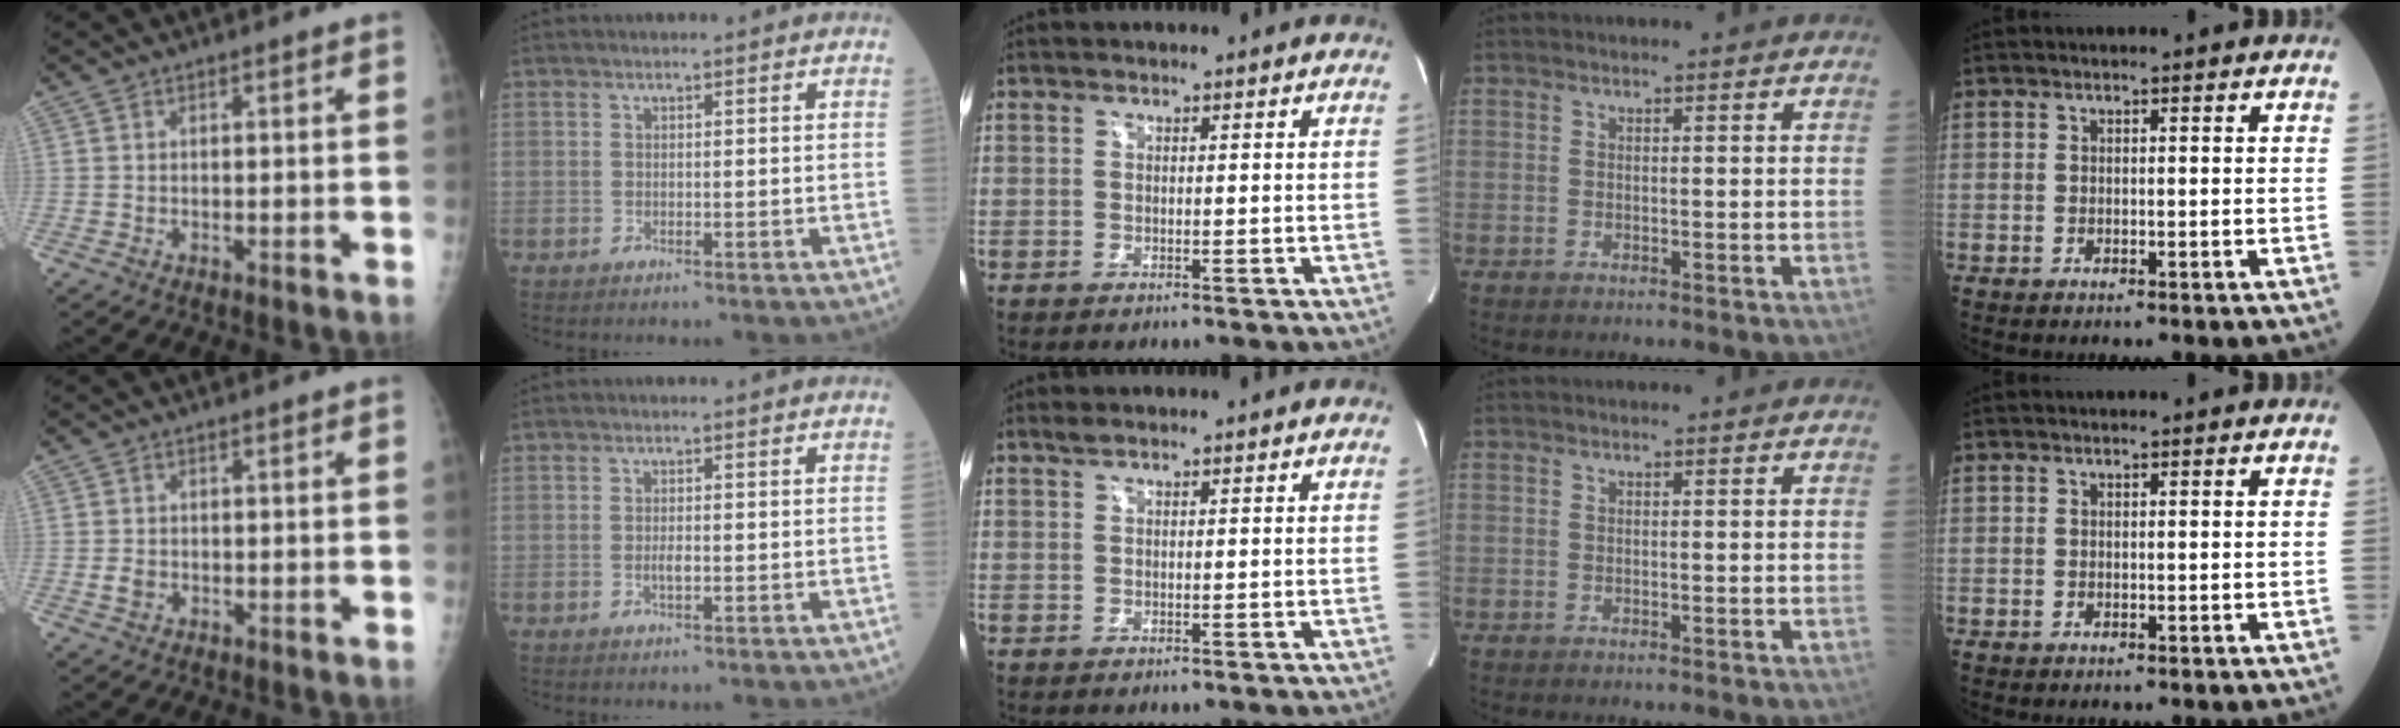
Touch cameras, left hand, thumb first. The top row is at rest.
{"thumb": {"total": 1.7, "force": [-0.4, 1.3, 0.9], "torque": [-0.015, 0.001, -0.005]}, "index": {"total": 1.1, "force": [-0.4, 0.4, 1.0], "torque": [-0.020, -0.002, -0.006]}, "middle": {"total": 0.7, "force": [0.6, 0.0, 0.3], "torque": [-0.015, 0.006, 0.016]}}